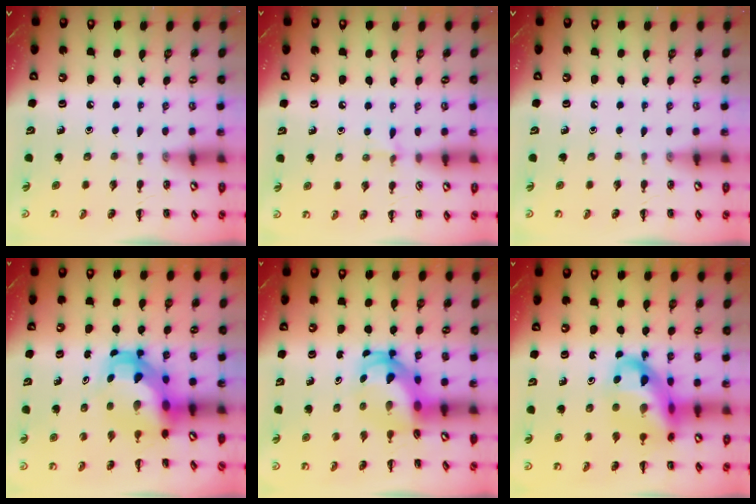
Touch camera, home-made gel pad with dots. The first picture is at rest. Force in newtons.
{"total": 4.8, "press": 4.5, "slide": 1.6}
{"total": 0.0}
{"total": 6.3, "press": 6.1, "slide": 1.6}
{"total": 4.8, "press": 4.7, "slide": 0.9}
{"total": 15.9, "press": 15.4, "slide": 3.9}